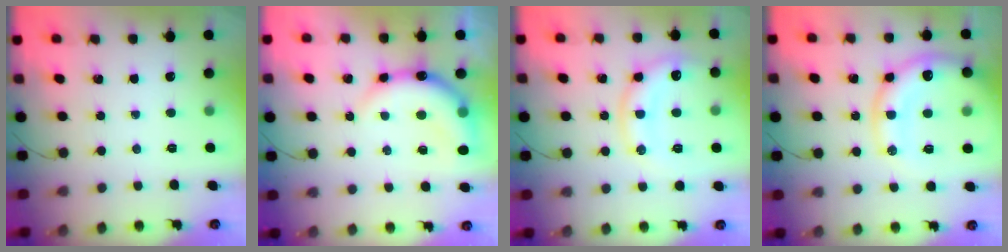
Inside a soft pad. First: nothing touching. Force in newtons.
{"total": 10.9, "press": 10.8, "slide": 1.5}
{"total": 11.9, "press": 11.8, "slide": 1.4}
{"total": 17.4, "press": 17.2, "slide": 2.8}